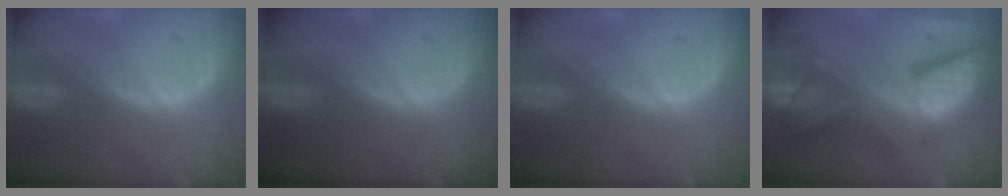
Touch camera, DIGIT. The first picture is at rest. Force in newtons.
{"total": 0.0}
{"total": 0.0}
{"total": 12.9, "press": 10.6, "slide": 7.4}